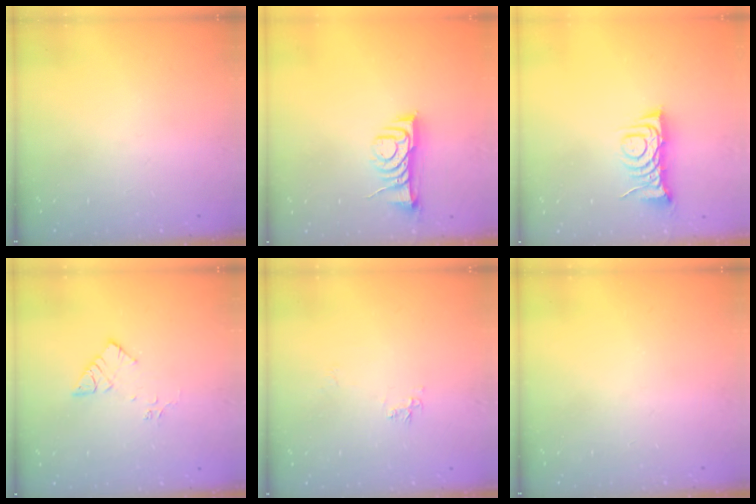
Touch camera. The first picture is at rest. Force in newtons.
{"total": 8.3, "press": 8.2, "slide": 0.9}
{"total": 7.1, "press": 7.1, "slide": 0.9}
{"total": 7.2, "press": 7.2, "slide": 0.5}
{"total": 4.9, "press": 4.9, "slide": 0.6}
{"total": 0.0}